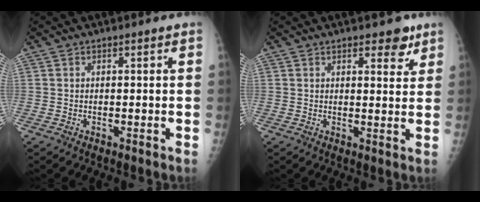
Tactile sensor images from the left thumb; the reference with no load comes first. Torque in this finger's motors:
{"motor_torque": [-0.01, 0.07, 0.08, 0.06, -0.04]}